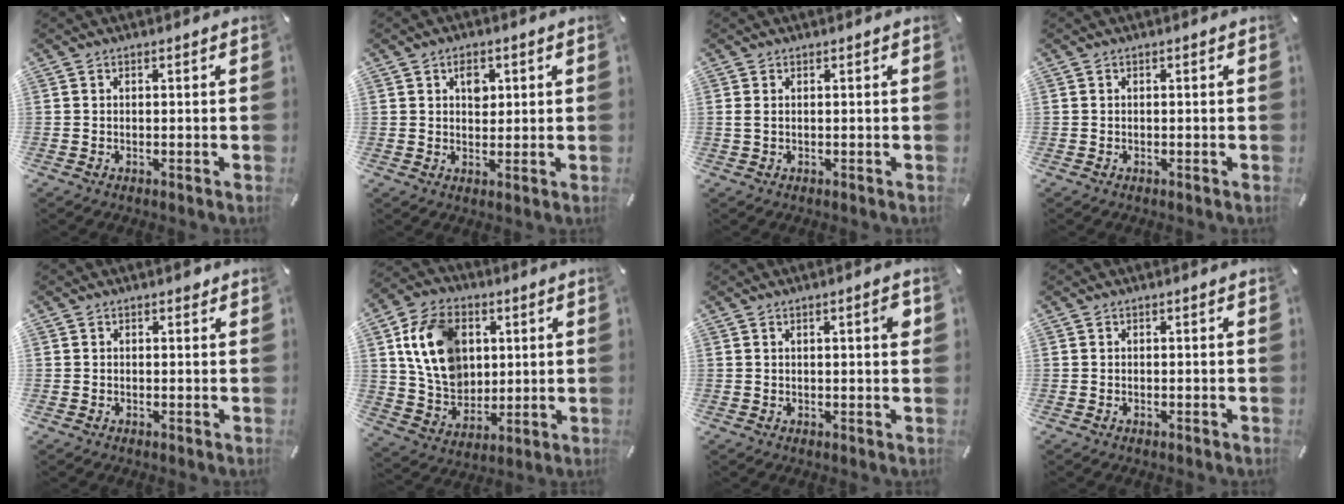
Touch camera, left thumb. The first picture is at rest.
{"total": 3.7, "force": [1.3, 2.7, 2.2], "torque": [-0.016, -0.005, 0.014]}
{"total": 1.1, "force": [0.3, 0.4, 1.0], "torque": [-0.021, -0.001, 0.005]}
{"total": 0.0}
{"total": 1.1, "force": [0.6, 0.9, 0.1], "torque": [0.007, -0.002, 0.010]}
{"total": 15.1, "force": [4.0, 11.9, 8.4], "torque": [-0.174, 0.002, 0.078]}
{"total": 3.1, "force": [1.1, 0.5, 2.8], "torque": [-0.047, -0.001, 0.015]}
{"total": 0.0}